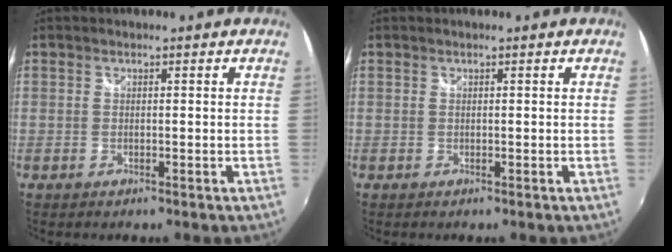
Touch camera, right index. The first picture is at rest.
{"total": 0.0}